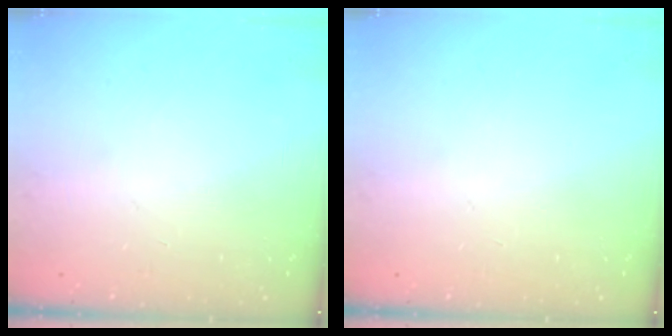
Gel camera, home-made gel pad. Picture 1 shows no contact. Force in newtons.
{"total": 0.0}